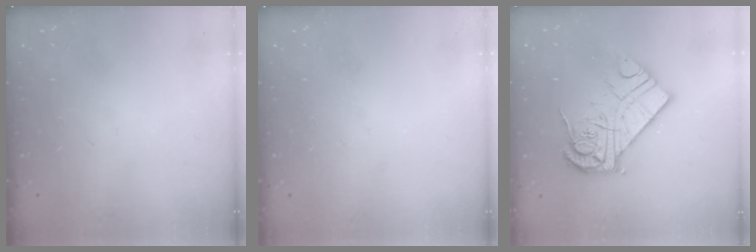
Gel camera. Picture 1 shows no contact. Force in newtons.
{"total": 0.0}
{"total": 15.8, "press": 15.7, "slide": 1.3}